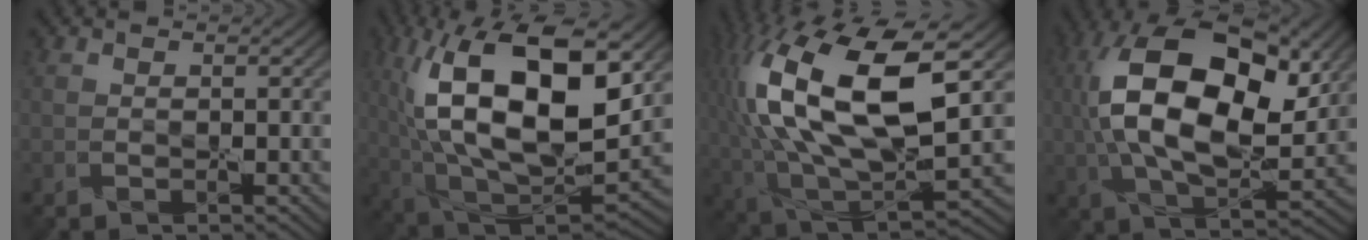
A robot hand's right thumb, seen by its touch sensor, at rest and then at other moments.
{"total": 20.1, "force": [4.7, 9.4, 17.1], "torque": [-0.338, 0.016, 0.086]}
{"total": 19.9, "force": [4.0, 8.9, 17.3], "torque": [-0.365, 0.021, 0.064]}
{"total": 18.4, "force": [3.4, 9.6, 15.3], "torque": [-0.302, 0.011, 0.046]}